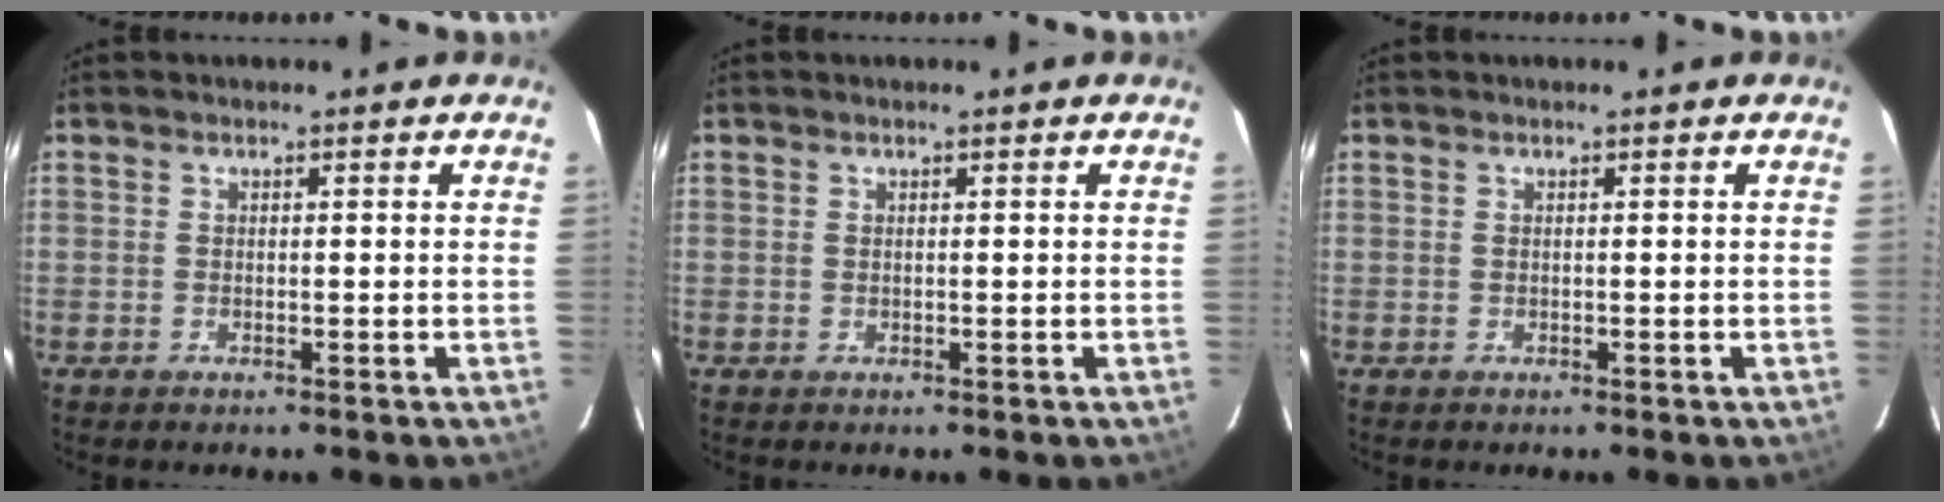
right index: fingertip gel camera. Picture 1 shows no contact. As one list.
[{"total": 0.0}, {"total": 0.0}]